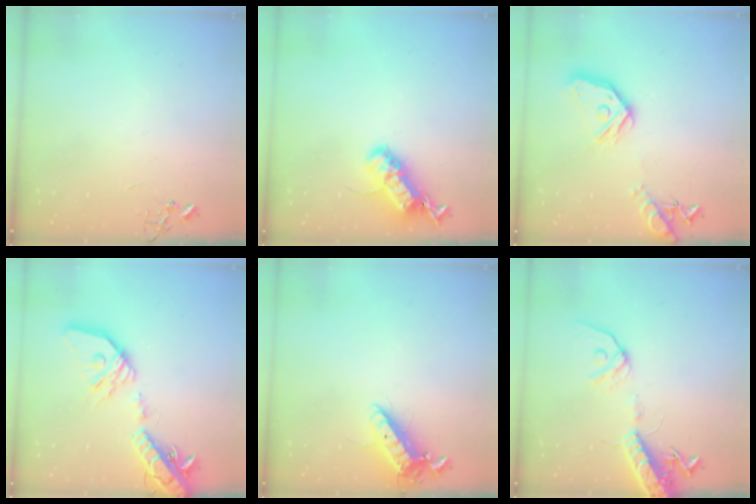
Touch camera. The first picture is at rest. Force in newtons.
{"total": 18.4, "press": 18.4, "slide": 0.6}
{"total": 17.4, "press": 17.3, "slide": 2.0}
{"total": 23.6, "press": 23.3, "slide": 3.8}
{"total": 13.1, "press": 12.9, "slide": 2.5}
{"total": 15.4, "press": 15.0, "slide": 3.4}